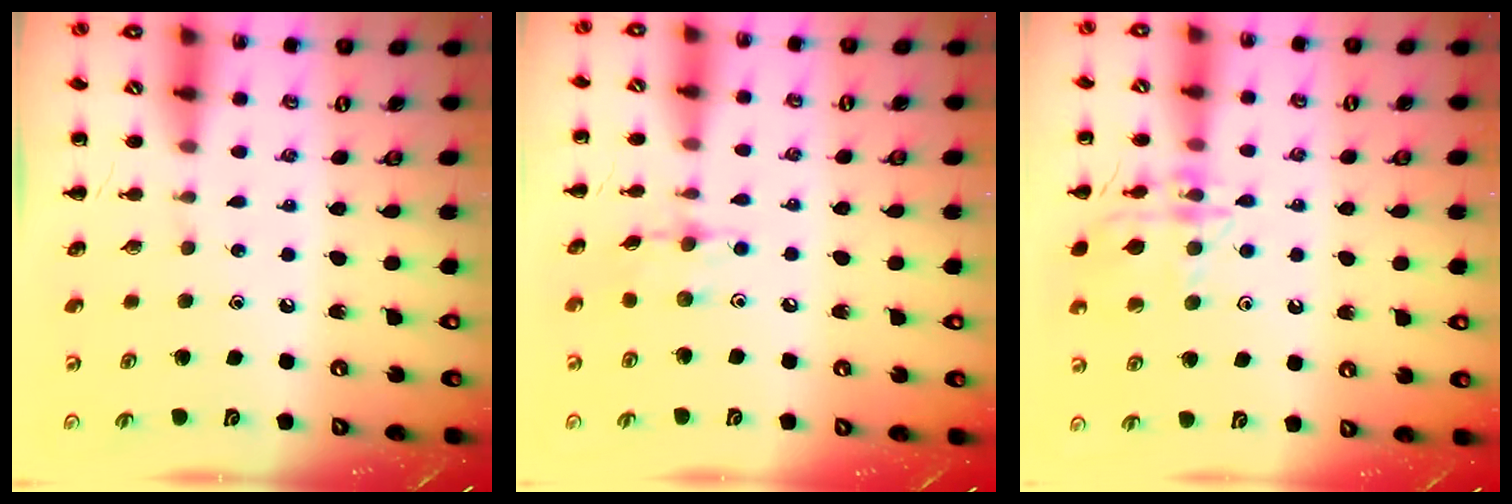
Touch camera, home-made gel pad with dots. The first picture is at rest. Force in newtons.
{"total": 6.9, "press": 6.8, "slide": 1.0}
{"total": 14.8, "press": 14.7, "slide": 0.8}